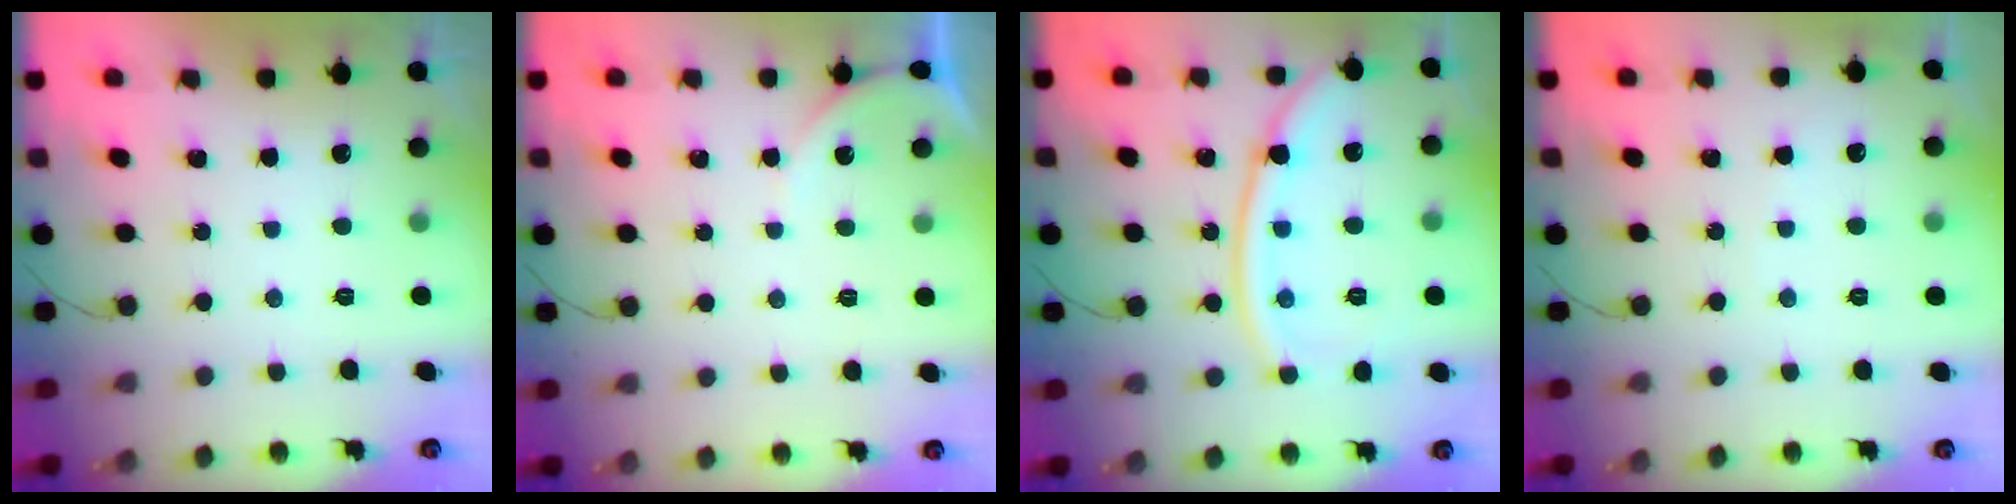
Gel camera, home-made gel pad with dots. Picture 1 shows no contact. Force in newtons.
{"total": 3.2, "press": 3.2, "slide": 0.5}
{"total": 12.6, "press": 12.5, "slide": 1.5}
{"total": 2.7, "press": 2.7, "slide": 0.3}